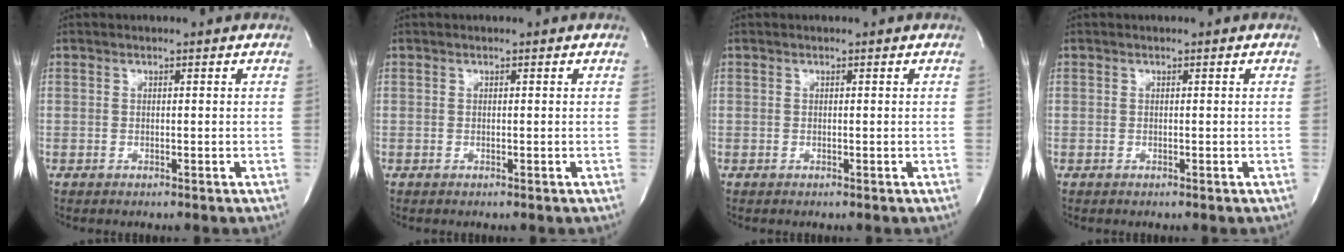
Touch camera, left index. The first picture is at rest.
{"total": 0.0}
{"total": 0.0}
{"total": 0.0}